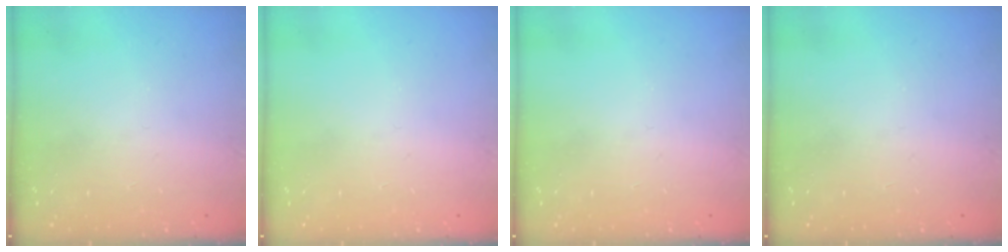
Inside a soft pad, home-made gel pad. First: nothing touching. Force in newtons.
{"total": 0.0}
{"total": 0.0}
{"total": 0.0}